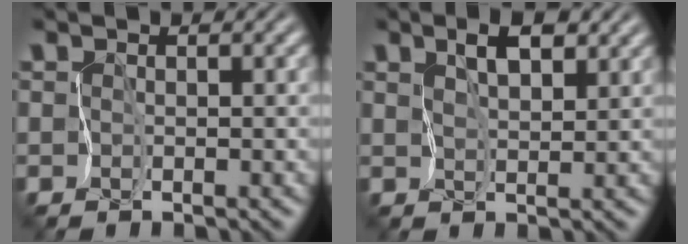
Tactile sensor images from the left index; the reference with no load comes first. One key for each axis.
{"total": 3.5, "fx": 2.2, "fy": 1.2, "fz": 2.4, "tx": -0.042, "ty": 0.004, "tz": 0.040}